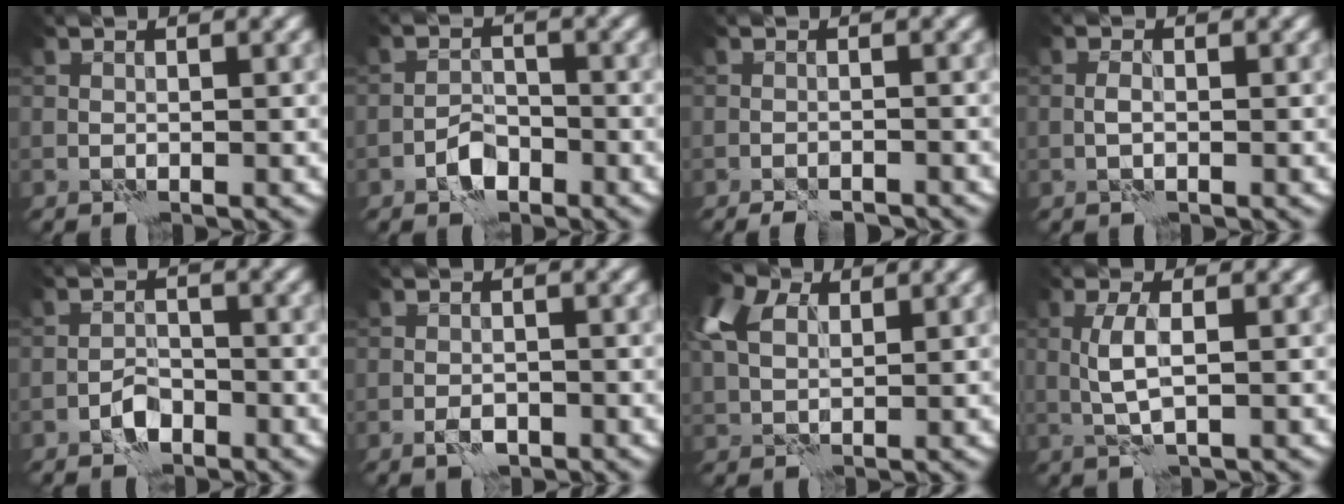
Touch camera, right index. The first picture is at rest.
{"total": 2.7, "force": [-1.8, 1.5, 1.3], "torque": [-0.020, 0.009, -0.037]}
{"total": 2.9, "force": [-2.6, 0.5, 1.1], "torque": [-0.022, 0.004, -0.038]}
{"total": 1.1, "force": [-0.4, 0.4, 0.9], "torque": [-0.017, 0.005, -0.011]}
{"total": 2.3, "force": [-1.5, 1.3, 1.2], "torque": [-0.017, 0.008, -0.031]}
{"total": 1.5, "force": [-0.9, 0.7, 1.0], "torque": [-0.017, 0.004, -0.019]}
{"total": 5.9, "force": [2.4, 3.7, 3.9], "torque": [-0.108, 0.025, 0.039]}
{"total": 2.8, "force": [0.1, 0.7, 2.7], "torque": [-0.061, 0.006, 0.001]}